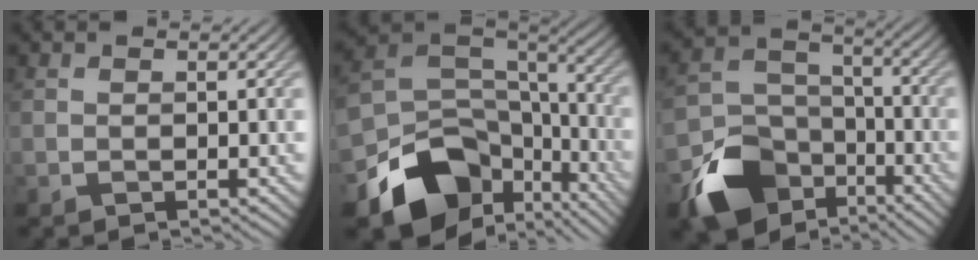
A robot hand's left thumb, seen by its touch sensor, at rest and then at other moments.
{"total": 14.6, "force": [-7.2, 10.1, 7.7], "torque": [-0.173, -0.044, -0.109]}
{"total": 12.8, "force": [-7.3, 8.5, 6.2], "torque": [-0.147, -0.028, -0.133]}